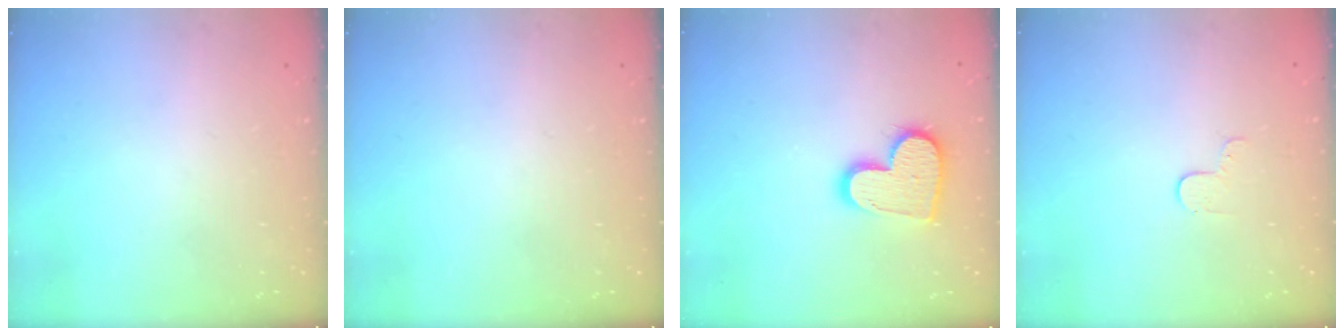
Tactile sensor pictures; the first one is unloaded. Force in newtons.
{"total": 0.0}
{"total": 14.8, "press": 14.8, "slide": 1.1}
{"total": 2.9, "press": 2.9, "slide": 0.3}